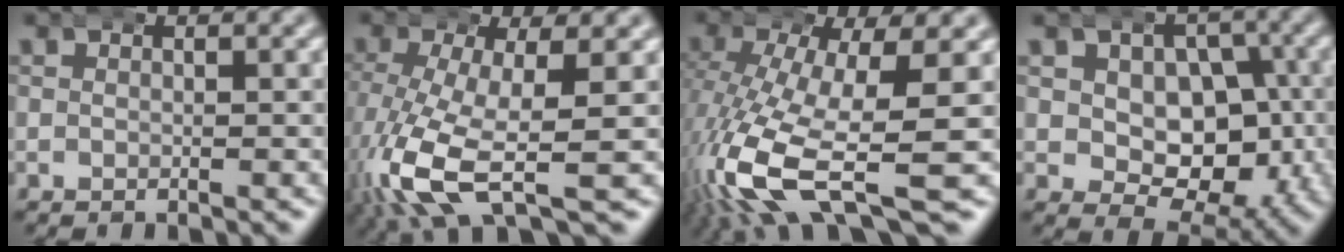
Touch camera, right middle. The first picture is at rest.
{"total": 7.2, "force": [-2.1, 2.6, 6.3], "torque": [-0.137, -0.035, -0.018]}
{"total": 9.1, "force": [-4.2, 2.8, 7.6], "torque": [-0.160, -0.045, -0.046]}
{"total": 9.6, "force": [-1.4, 7.9, 5.3], "torque": [-0.088, -0.042, -0.017]}